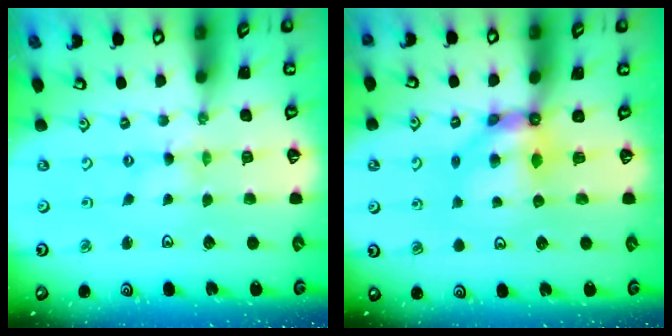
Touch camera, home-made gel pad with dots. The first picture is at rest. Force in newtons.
{"total": 7.7, "press": 7.6, "slide": 0.3}